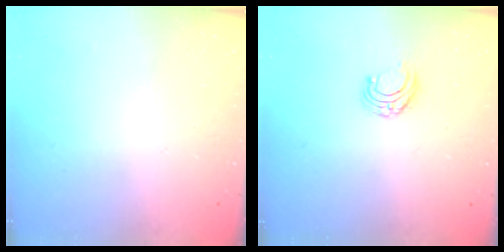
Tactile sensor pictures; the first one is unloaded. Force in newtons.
{"total": 5.2, "press": 5.2, "slide": 0.5}